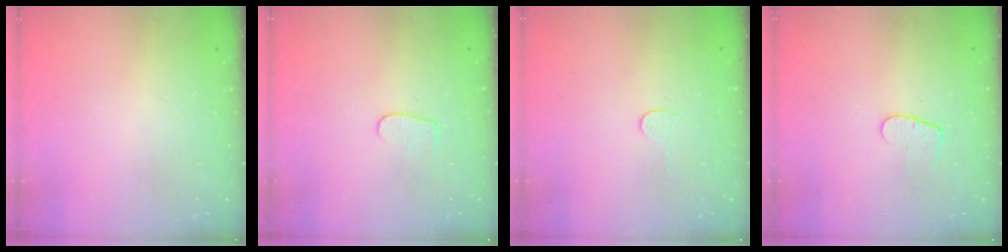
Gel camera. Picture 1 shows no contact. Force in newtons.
{"total": 3.9, "press": 3.9, "slide": 0.4}
{"total": 2.7, "press": 2.7, "slide": 0.2}
{"total": 7.3, "press": 7.3, "slide": 0.5}